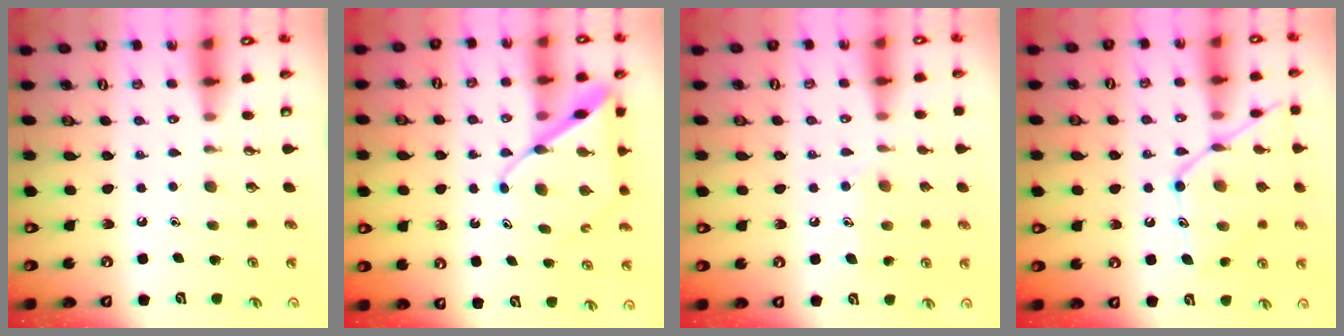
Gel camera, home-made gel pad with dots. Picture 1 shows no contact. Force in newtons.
{"total": 12.7, "press": 12.6, "slide": 1.2}
{"total": 7.5, "press": 7.5, "slide": 0.5}
{"total": 16.3, "press": 16.2, "slide": 1.3}